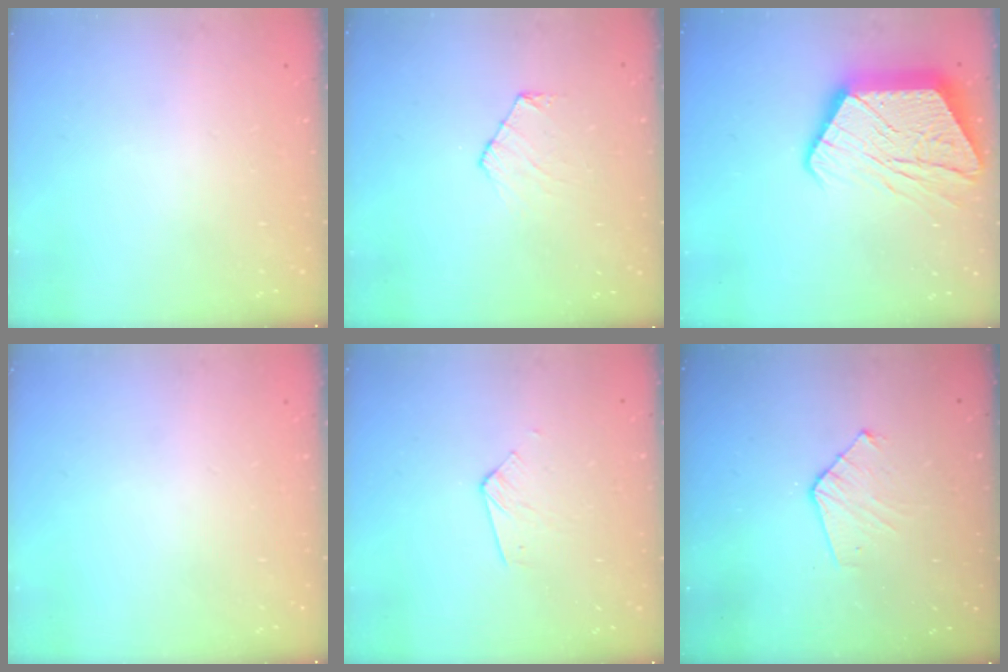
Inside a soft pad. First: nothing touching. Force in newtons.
{"total": 7.2, "press": 7.2, "slide": 0.7}
{"total": 20.1, "press": 20.0, "slide": 1.3}
{"total": 0.0}
{"total": 3.3, "press": 3.3, "slide": 0.3}
{"total": 5.9, "press": 5.9, "slide": 0.5}